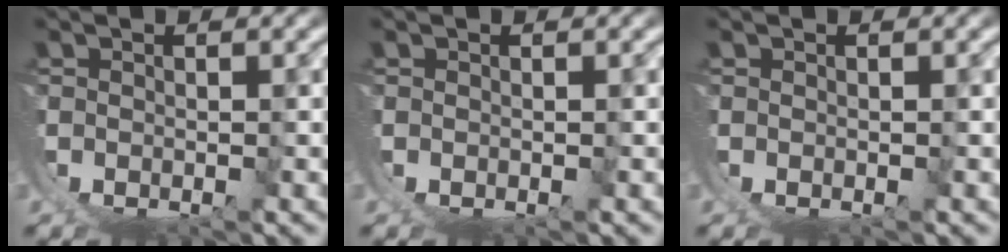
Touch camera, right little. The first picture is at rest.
{"total": 0.0}
{"total": 0.0}